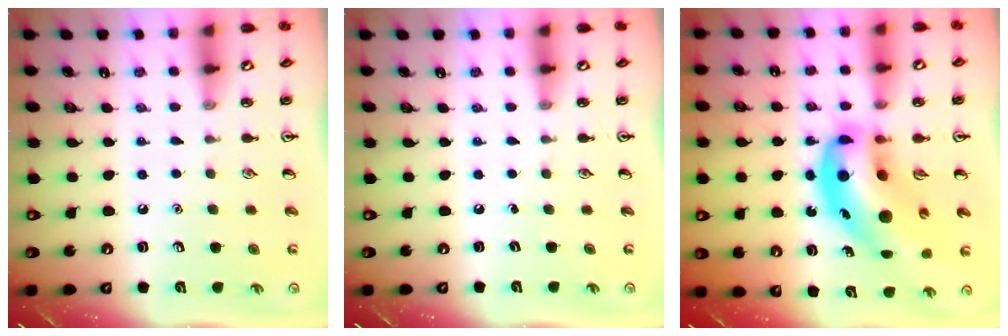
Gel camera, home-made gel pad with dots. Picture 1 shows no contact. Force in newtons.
{"total": 0.0}
{"total": 18.7, "press": 18.0, "slide": 5.3}